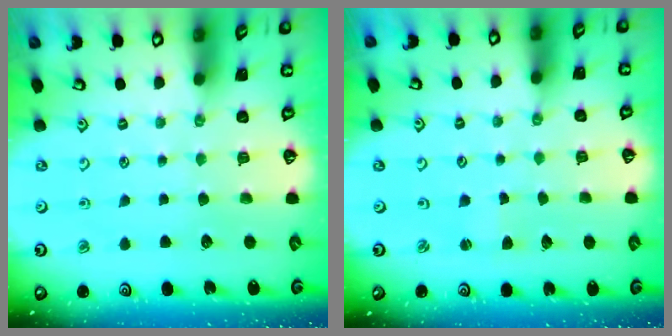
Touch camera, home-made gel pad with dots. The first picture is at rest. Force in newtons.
{"total": 1.4, "press": 1.4, "slide": 0.3}